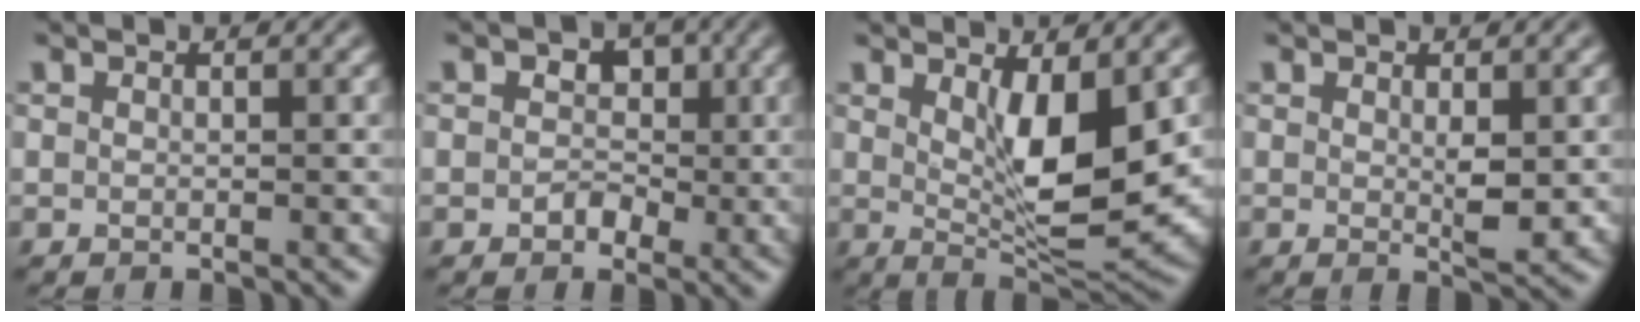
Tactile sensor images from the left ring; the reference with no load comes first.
{"total": 3.4, "force": [0.2, 2.9, 1.9], "torque": [0.012, 0.011, -0.023]}
{"total": 6.7, "force": [1.1, 2.1, 6.3], "torque": [-0.105, -0.015, 0.023]}
{"total": 1.8, "force": [0.3, 0.5, 1.7], "torque": [-0.029, -0.006, 0.007]}